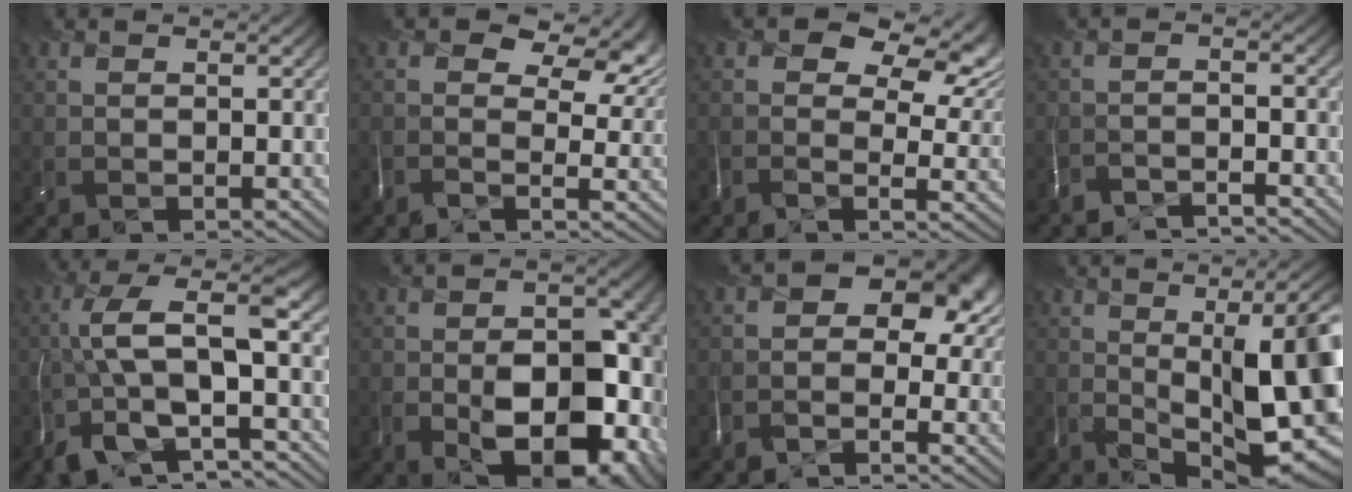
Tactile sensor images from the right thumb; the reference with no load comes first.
{"total": 7.1, "force": [1.9, 4.3, 5.3], "torque": [-0.079, -0.008, 0.031]}
{"total": 9.4, "force": [3.3, 5.8, 6.7], "torque": [-0.102, -0.003, 0.059]}
{"total": 4.1, "force": [-4.0, -0.6, 0.2], "torque": [0.008, -0.002, -0.075]}
{"total": 10.0, "force": [-4.3, 2.8, 8.6], "torque": [-0.176, 0.008, -0.084]}
{"total": 12.1, "force": [-4.4, 6.5, 9.1], "torque": [-0.114, -0.037, -0.048]}
{"total": 5.6, "force": [-1.7, 3.3, 4.1], "torque": [-0.043, 0.000, -0.041]}
{"total": 14.4, "force": [-1.4, 4.2, 13.6], "torque": [-0.180, -0.008, -0.002]}